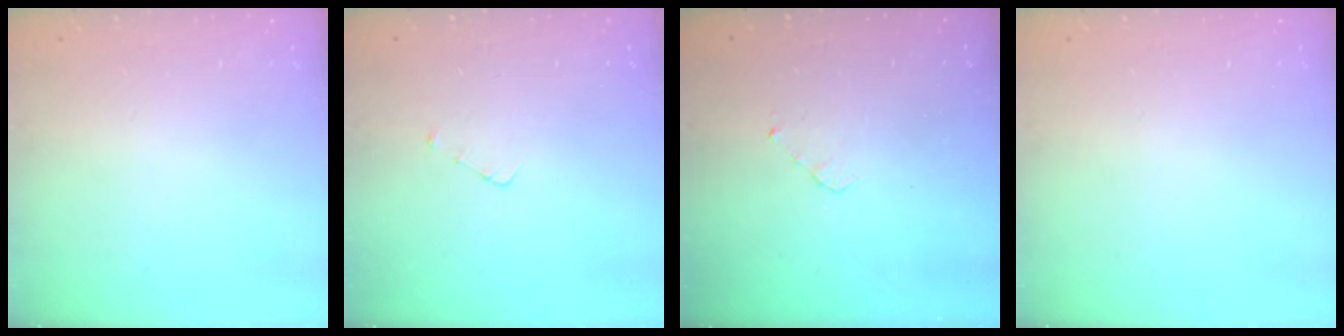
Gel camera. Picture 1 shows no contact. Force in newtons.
{"total": 2.9, "press": 2.9, "slide": 0.2}
{"total": 3.0, "press": 2.9, "slide": 0.2}
{"total": 0.0}